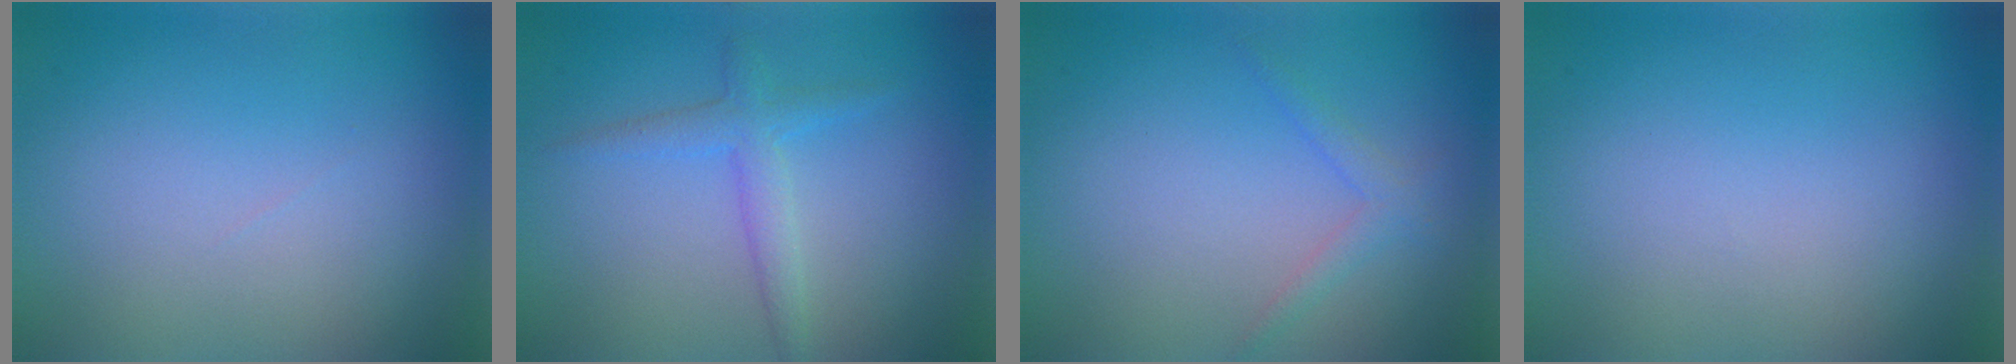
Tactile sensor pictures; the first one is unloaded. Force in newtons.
{"total": 2.2, "press": 2.2, "slide": 0.1}
{"total": 1.3, "press": 1.3, "slide": 0.1}
{"total": 0.0}